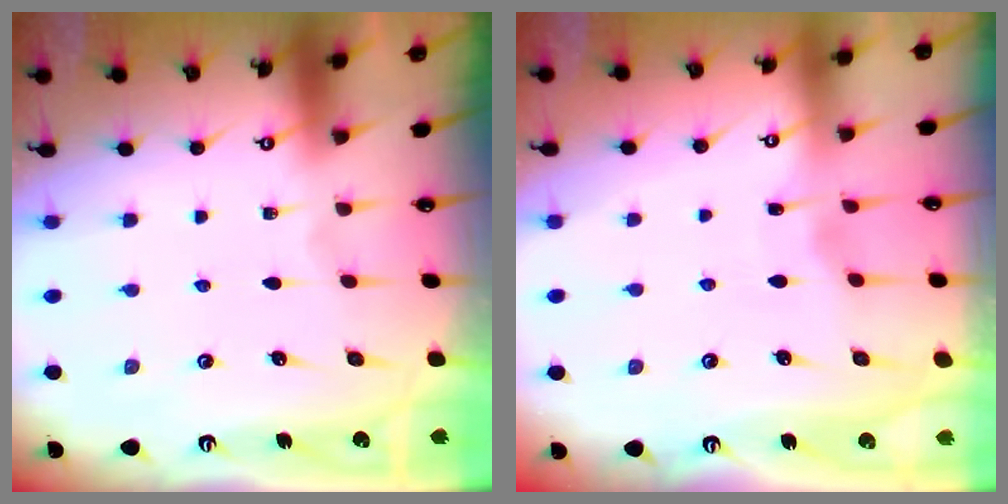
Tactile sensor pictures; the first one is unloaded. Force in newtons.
{"total": 2.6, "press": 2.6, "slide": 0.3}